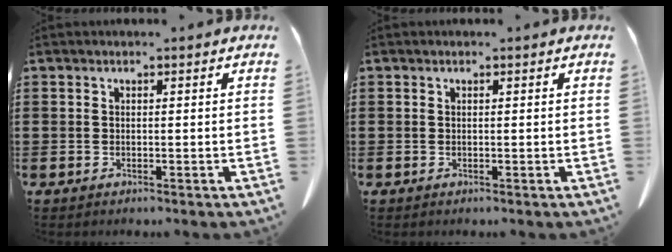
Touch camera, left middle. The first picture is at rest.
{"total": 0.0}